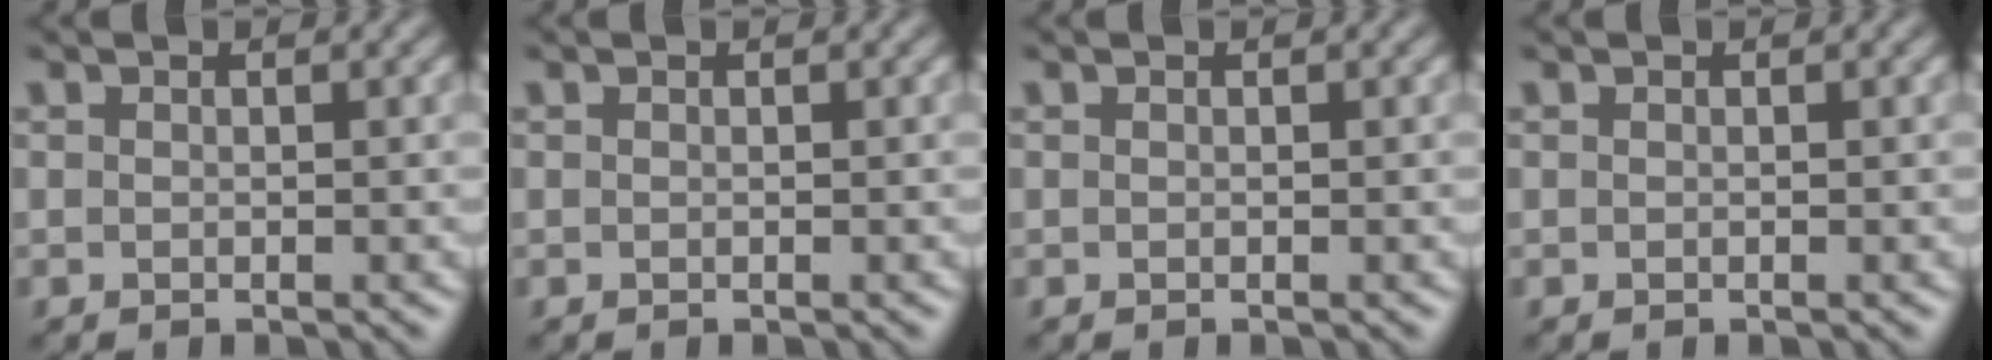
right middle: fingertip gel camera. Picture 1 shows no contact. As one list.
[{"total": 0.0}, {"total": 0.0}, {"total": 0.0}]